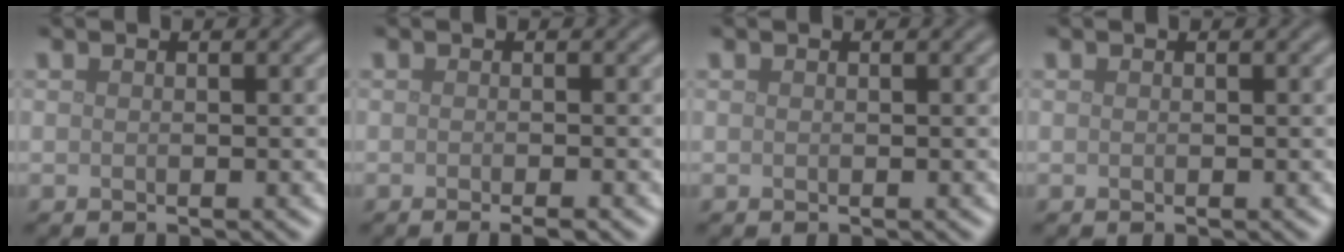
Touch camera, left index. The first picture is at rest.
{"total": 1.9, "force": [-0.9, 0.4, 1.6], "torque": [-0.016, -0.004, -0.017]}
{"total": 0.0}
{"total": 0.0}